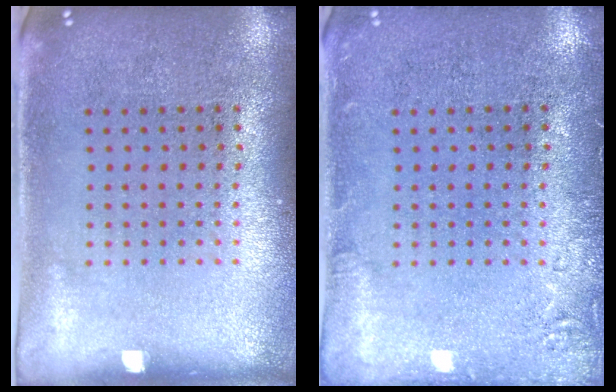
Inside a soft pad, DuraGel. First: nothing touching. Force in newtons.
{"total": 1.8, "press": 1.7, "slide": 0.4}